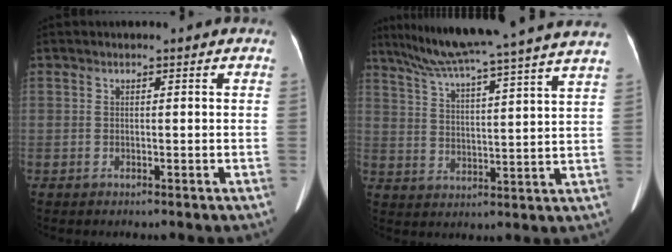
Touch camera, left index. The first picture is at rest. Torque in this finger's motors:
{"motor_torque": [0.69, -1.10, 0.12, 0.13]}